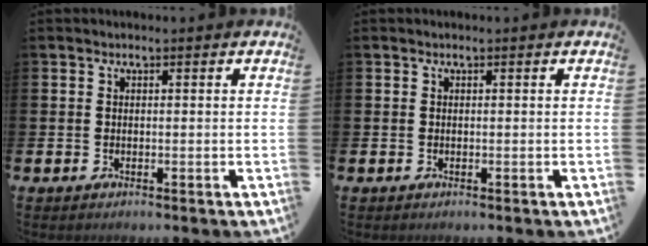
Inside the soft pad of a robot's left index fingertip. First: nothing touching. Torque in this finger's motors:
{"motor_torque": [0.00, 0.00, 0.00, 0.01]}